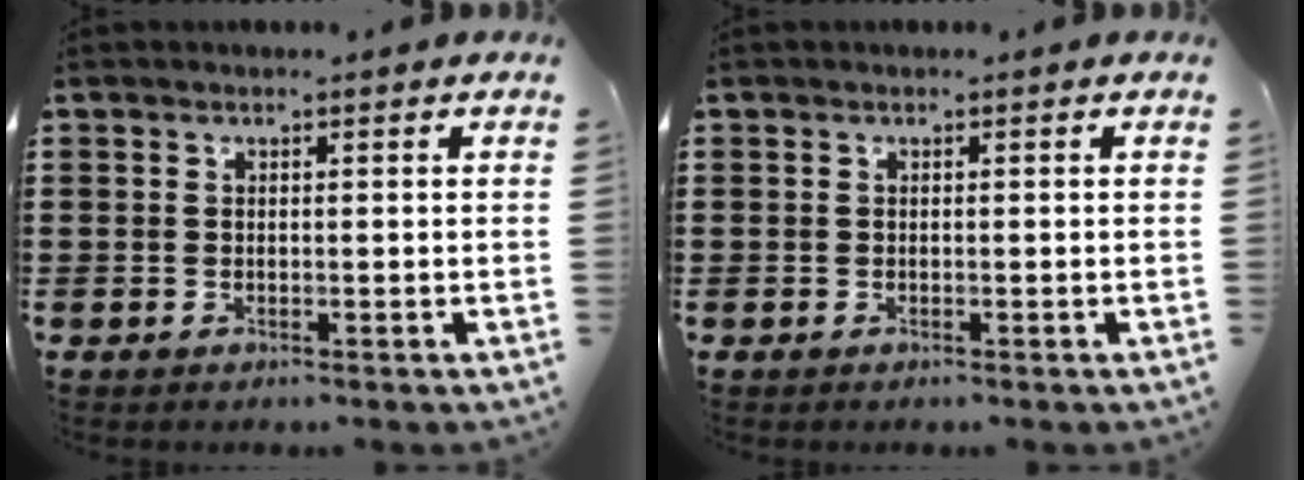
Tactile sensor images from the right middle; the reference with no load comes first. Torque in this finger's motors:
{"motor_torque": [-0.12, -0.20, -0.01, 0.01]}